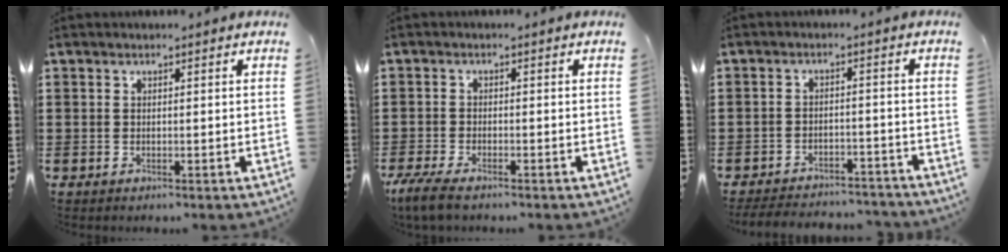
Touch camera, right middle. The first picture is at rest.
{"total": 3.1, "force": [-2.5, 0.4, 1.7], "torque": [-0.050, -0.009, -0.055]}
{"total": 4.0, "force": [-3.9, 0.4, 0.5], "torque": [-0.016, 0.001, -0.084]}